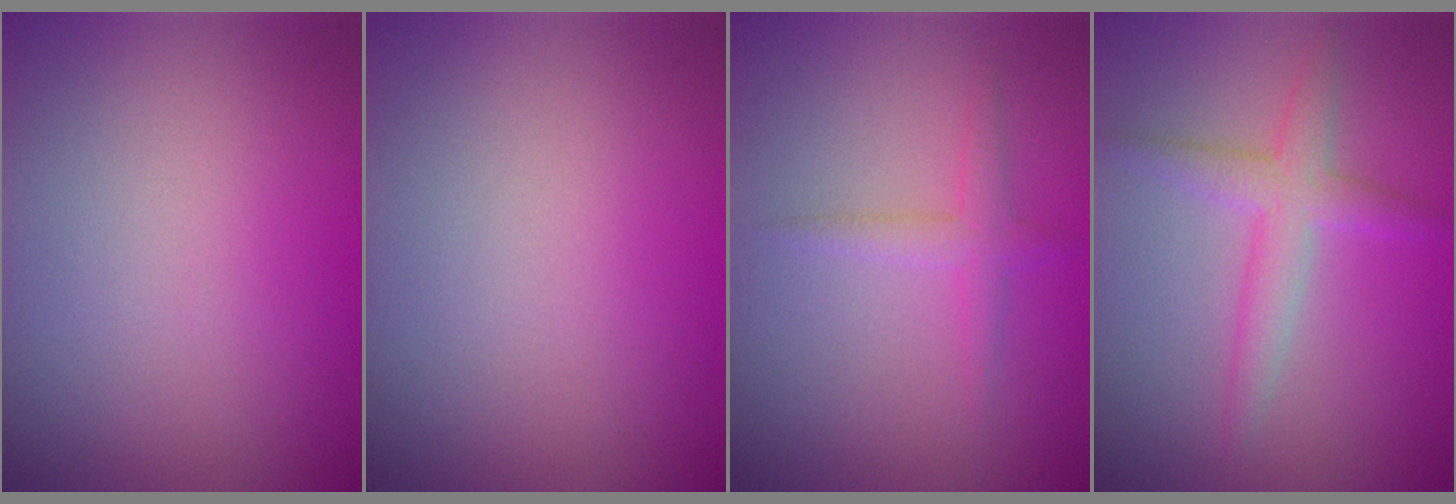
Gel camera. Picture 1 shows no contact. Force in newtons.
{"total": 0.0}
{"total": 1.7, "press": 1.7, "slide": 0.0}
{"total": 3.0, "press": 3.0, "slide": 0.1}